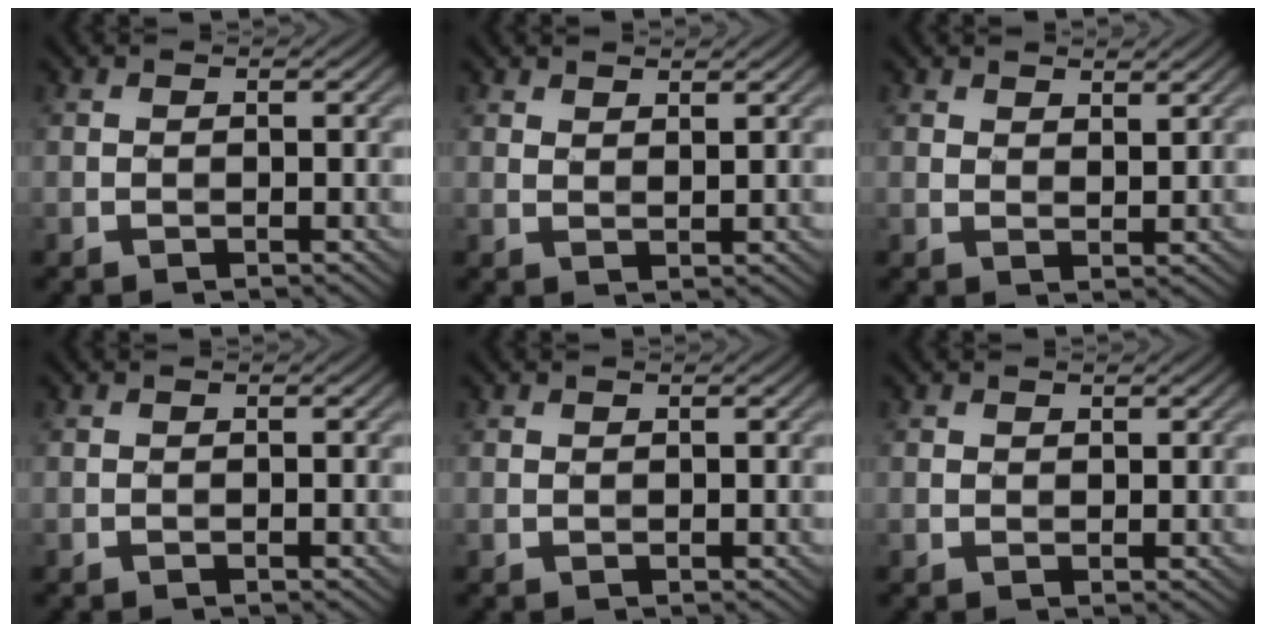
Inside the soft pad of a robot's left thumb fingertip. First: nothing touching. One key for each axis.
{"total": 2.5, "fx": 2.0, "fy": 0.8, "fz": 1.2, "tx": -0.018, "ty": -0.002, "tz": 0.040}
{"total": 3.2, "fx": 2.5, "fy": 1.3, "fz": 1.6, "tx": -0.027, "ty": -0.001, "tz": 0.049}
{"total": 0.0}
{"total": 0.6, "fx": 0.5, "fy": 0.3, "fz": 0.2, "tx": -0.004, "ty": 0.003, "tz": 0.014}
{"total": 1.3, "fx": 0.9, "fy": 0.7, "fz": 0.5, "tx": -0.007, "ty": 0.003, "tz": 0.021}